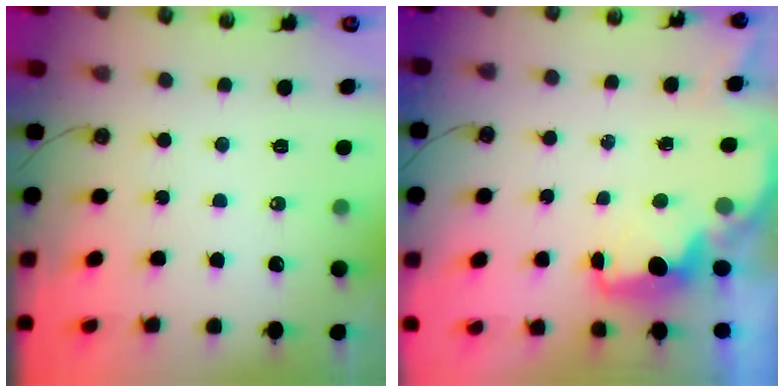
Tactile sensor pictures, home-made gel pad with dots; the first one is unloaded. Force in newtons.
{"total": 2.4, "press": 2.2, "slide": 0.8}